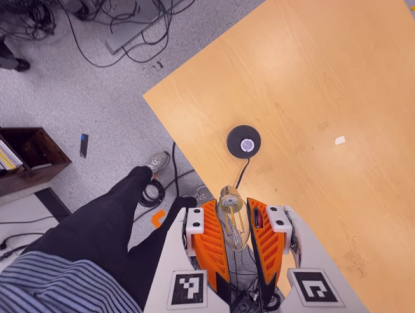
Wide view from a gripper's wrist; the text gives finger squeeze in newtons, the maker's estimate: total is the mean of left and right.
{"total": 21.0, "left": 25.0, "right": 17.1}